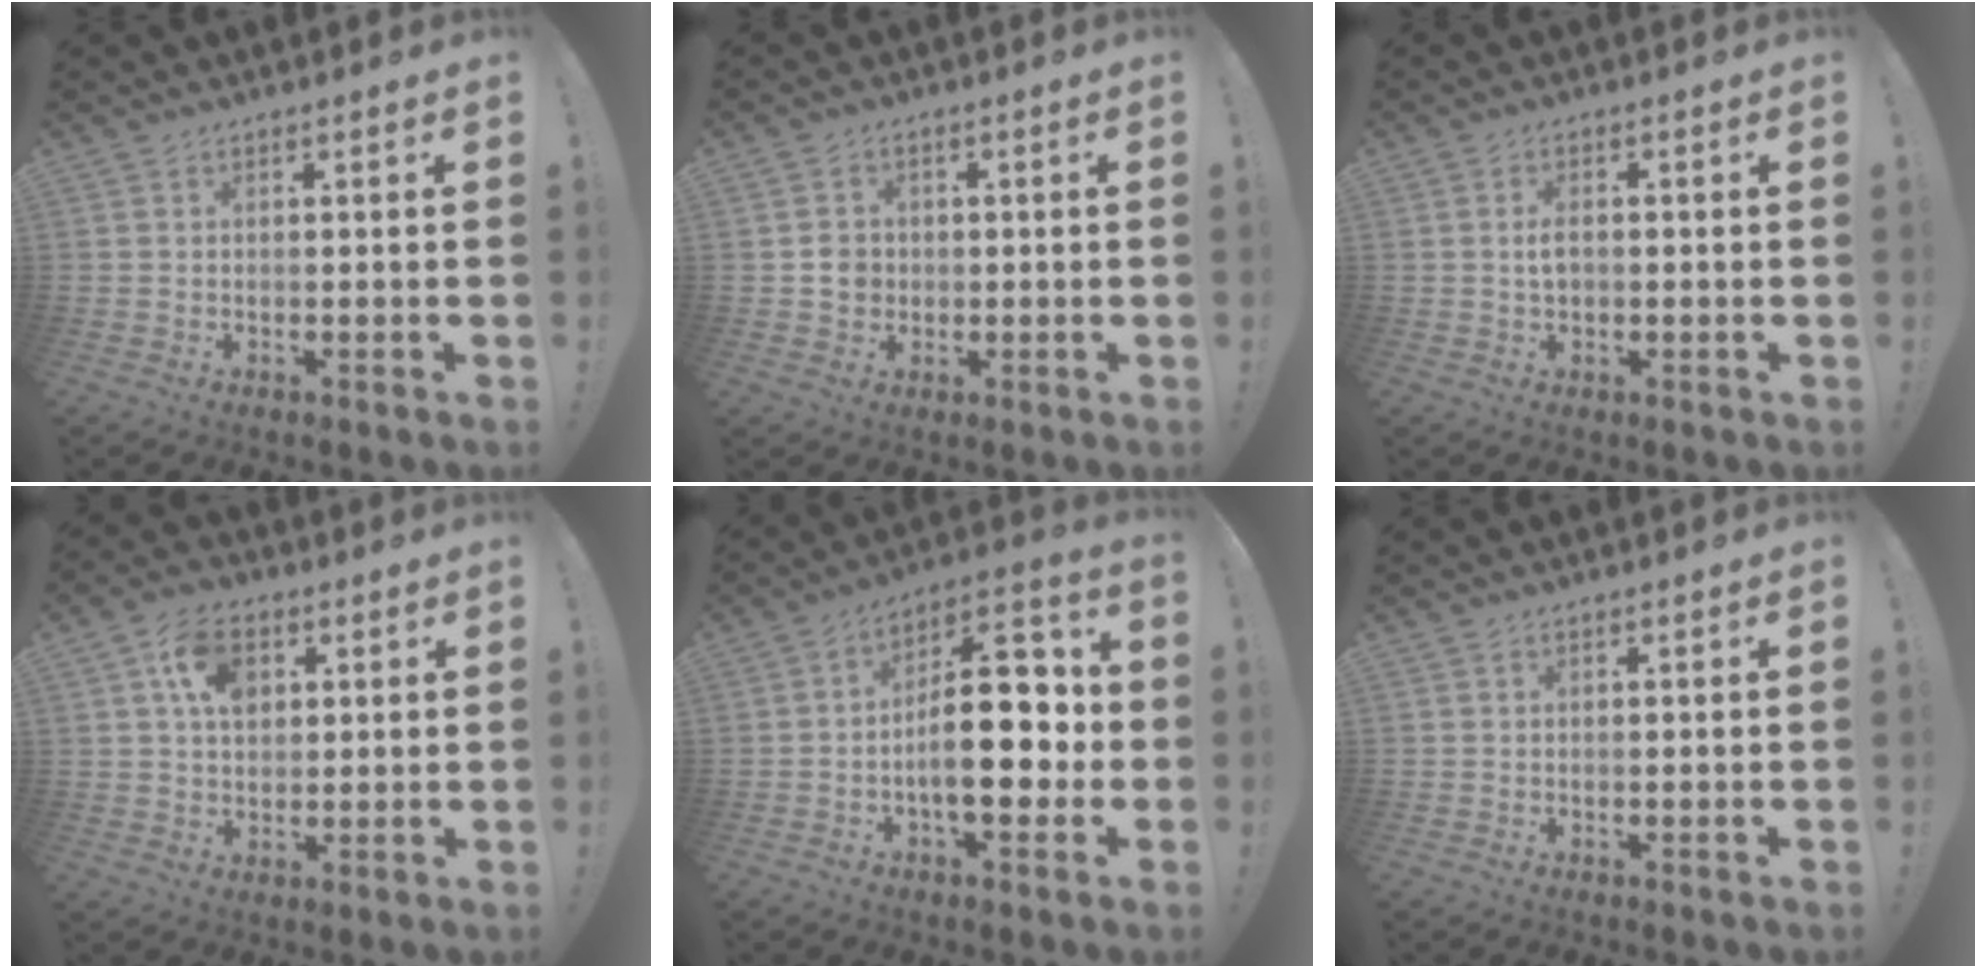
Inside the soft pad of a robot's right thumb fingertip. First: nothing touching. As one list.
[{"total": 4.7, "force": [-0.1, 4.3, 1.7], "torque": [-0.019, 0.008, 0.000]}, {"total": 2.9, "force": [-0.2, 1.5, 2.5], "torque": [-0.039, 0.002, -0.005]}, {"total": 10.5, "force": [3.9, 7.4, 6.3], "torque": [-0.109, 0.006, 0.075]}, {"total": 19.8, "force": [-2.5, 9.3, 17.3], "torque": [-0.256, 0.012, -0.038]}, {"total": 0.0}]